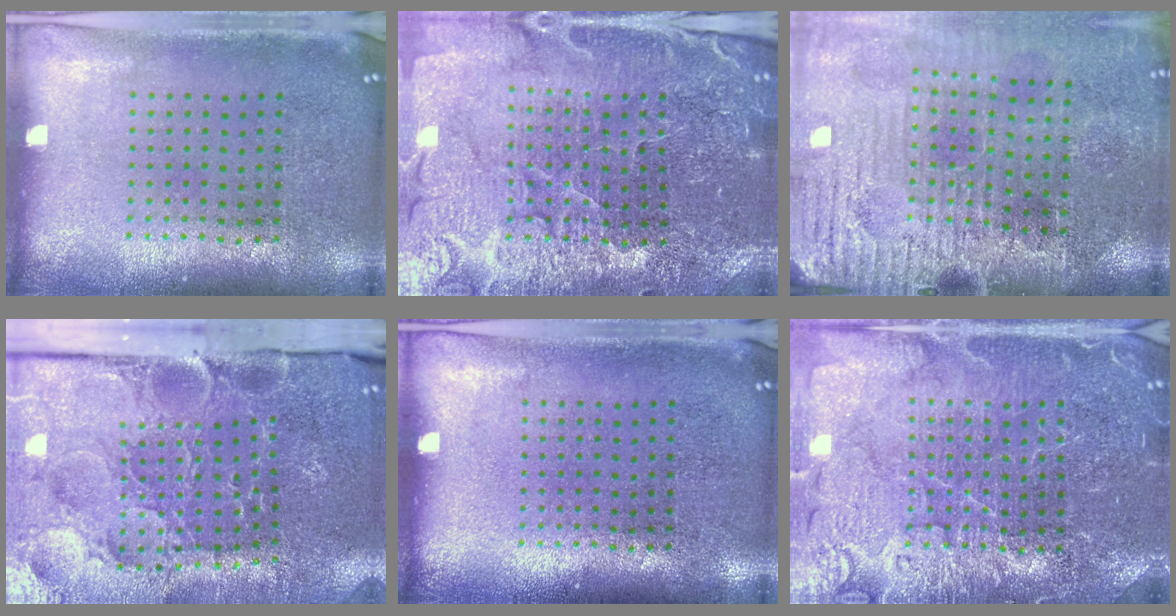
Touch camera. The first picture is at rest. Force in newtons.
{"total": 3.7, "press": 3.7, "slide": 0.5}
{"total": 3.6, "press": 3.5, "slide": 0.9}
{"total": 4.0, "press": 3.7, "slide": 1.4}
{"total": 0.0}
{"total": 4.2, "press": 4.1, "slide": 0.7}